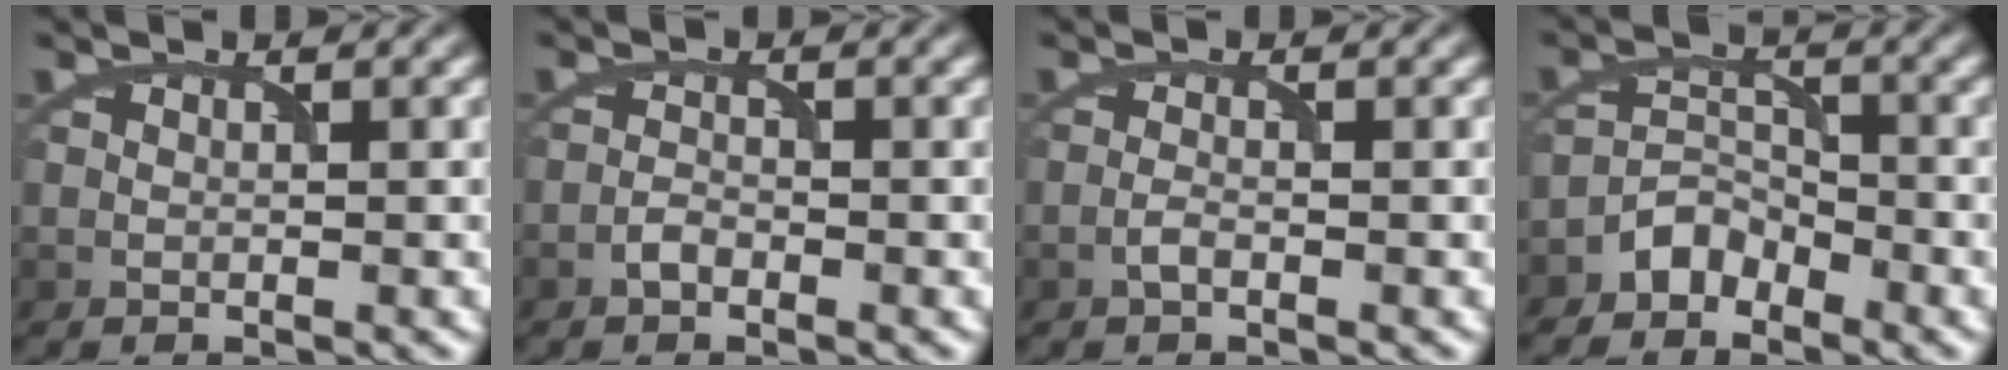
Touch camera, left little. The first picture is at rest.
{"total": 1.1, "force": [-1.0, 0.4, 0.4], "torque": [-0.007, 0.003, -0.019]}
{"total": 1.0, "force": [-0.8, 0.3, 0.6], "torque": [-0.014, 0.002, -0.015]}
{"total": 2.7, "force": [-2.4, 1.3, 0.4], "torque": [0.001, 0.014, -0.047]}